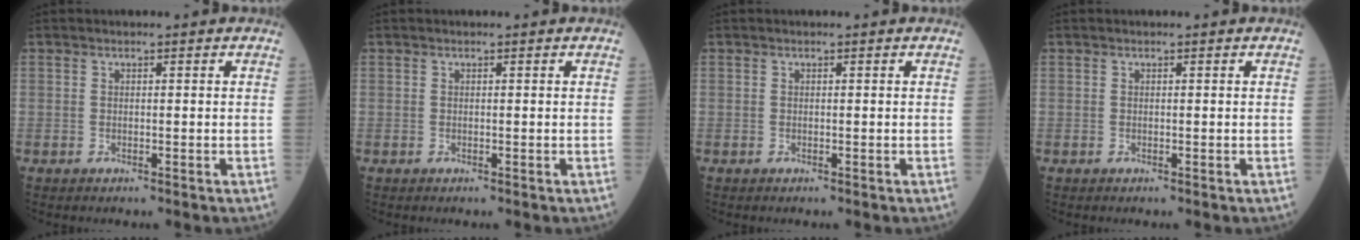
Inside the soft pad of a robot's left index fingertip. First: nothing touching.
{"total": 0.0}
{"total": 0.0}
{"total": 0.0}